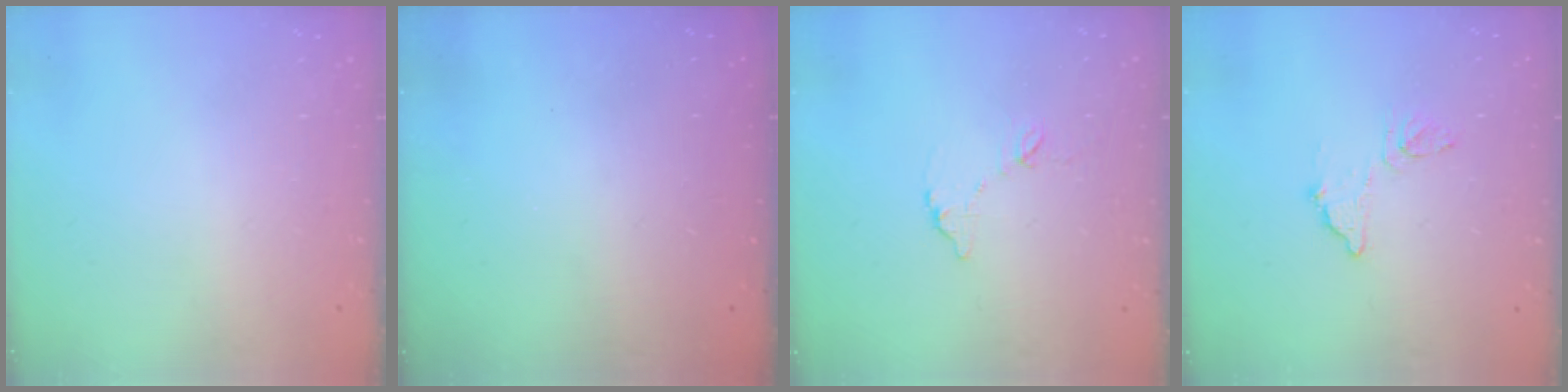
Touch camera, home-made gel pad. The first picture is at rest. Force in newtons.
{"total": 3.3, "press": 3.3, "slide": 0.1}
{"total": 6.7, "press": 6.6, "slide": 0.5}
{"total": 10.0, "press": 10.0, "slide": 0.3}